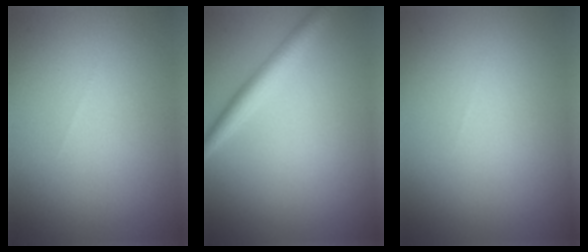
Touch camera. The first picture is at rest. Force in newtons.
{"total": 2.6, "press": 2.6, "slide": 0.0}
{"total": 0.0}